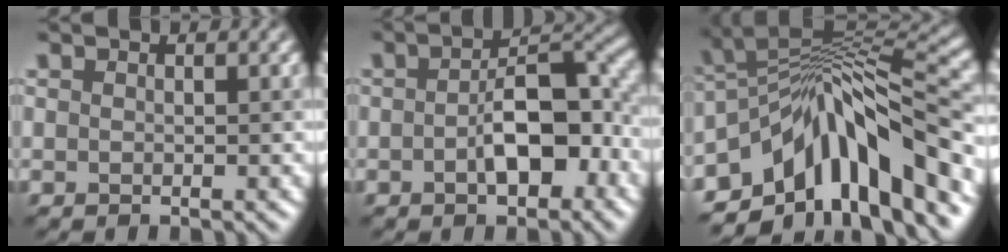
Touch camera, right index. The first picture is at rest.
{"total": 6.3, "force": [-1.5, 2.8, 5.4], "torque": [-0.079, 0.010, -0.025]}
{"total": 12.2, "force": [-5.6, 5.0, 9.6], "torque": [-0.132, 0.016, -0.099]}